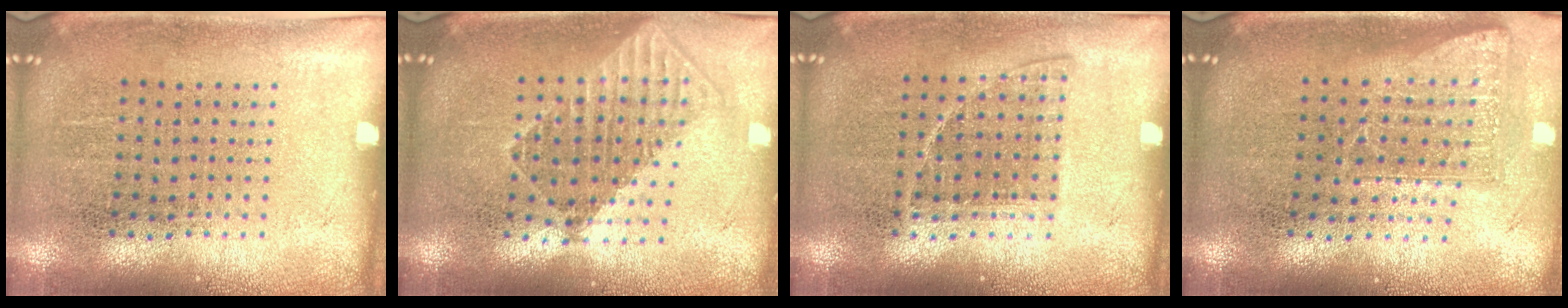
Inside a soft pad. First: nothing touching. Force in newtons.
{"total": 1.7, "press": 1.4, "slide": 1.0}
{"total": 0.8, "press": 0.7, "slide": 0.4}
{"total": 1.7, "press": 1.3, "slide": 1.1}